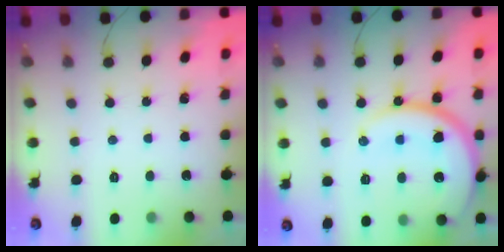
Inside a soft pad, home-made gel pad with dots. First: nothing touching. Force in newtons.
{"total": 18.6, "press": 18.6, "slide": 1.0}